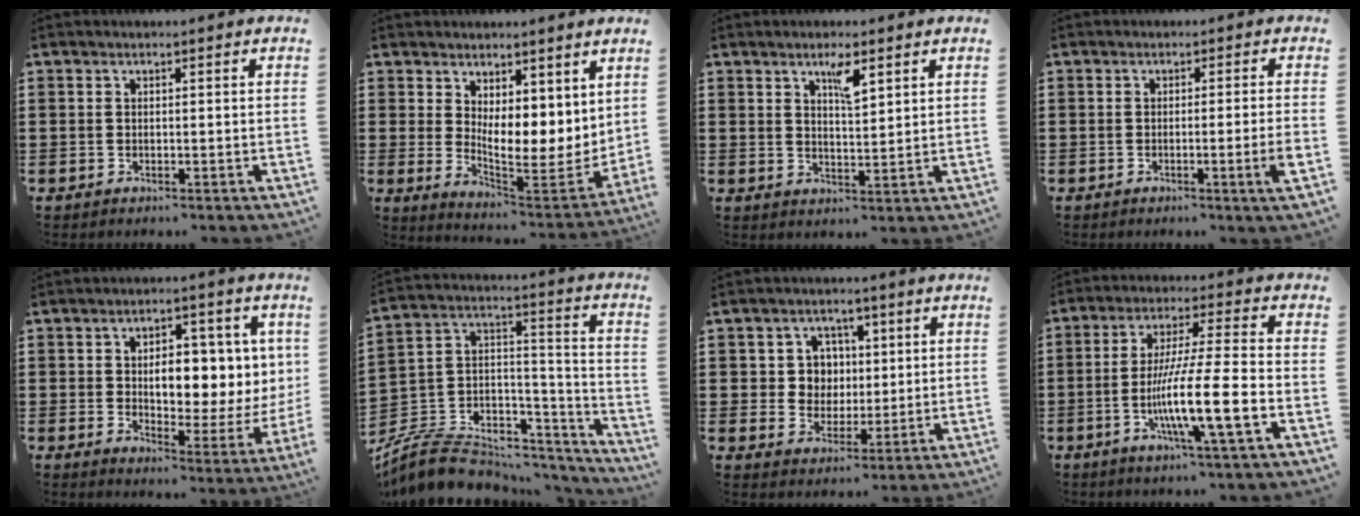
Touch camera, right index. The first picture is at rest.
{"total": 6.0, "force": [3.4, 3.2, 3.7], "torque": [-0.057, -0.049, 0.063]}
{"total": 4.0, "force": [2.4, 1.0, 3.0], "torque": [-0.050, -0.001, 0.037]}
{"total": 3.4, "force": [-0.9, -0.6, 3.2], "torque": [-0.050, -0.016, -0.016]}
{"total": 8.2, "force": [1.7, 4.2, 6.9], "torque": [-0.102, -0.001, 0.021]}
{"total": 7.6, "force": [-5.9, 3.9, 2.5], "torque": [-0.065, 0.000, -0.112]}
{"total": 5.6, "force": [1.3, 5.2, 1.7], "torque": [-0.050, 0.015, 0.019]}
{"total": 11.9, "force": [-4.2, 0.7, 11.1], "torque": [-0.212, -0.010, -0.082]}